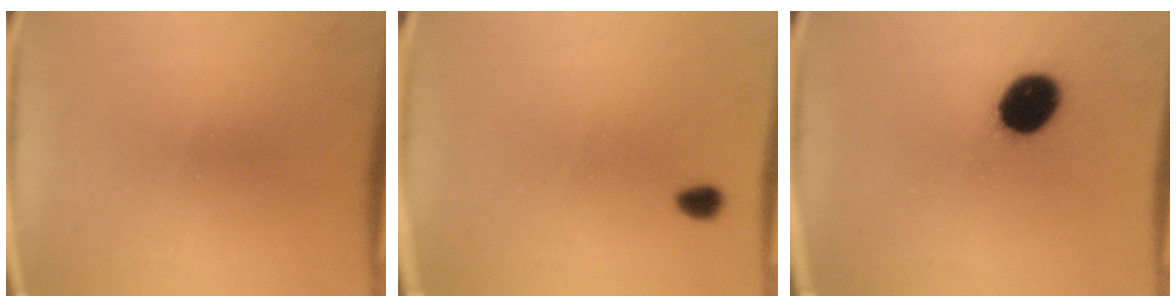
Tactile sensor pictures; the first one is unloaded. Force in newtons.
{"total": 3.0}
{"total": 12.1}